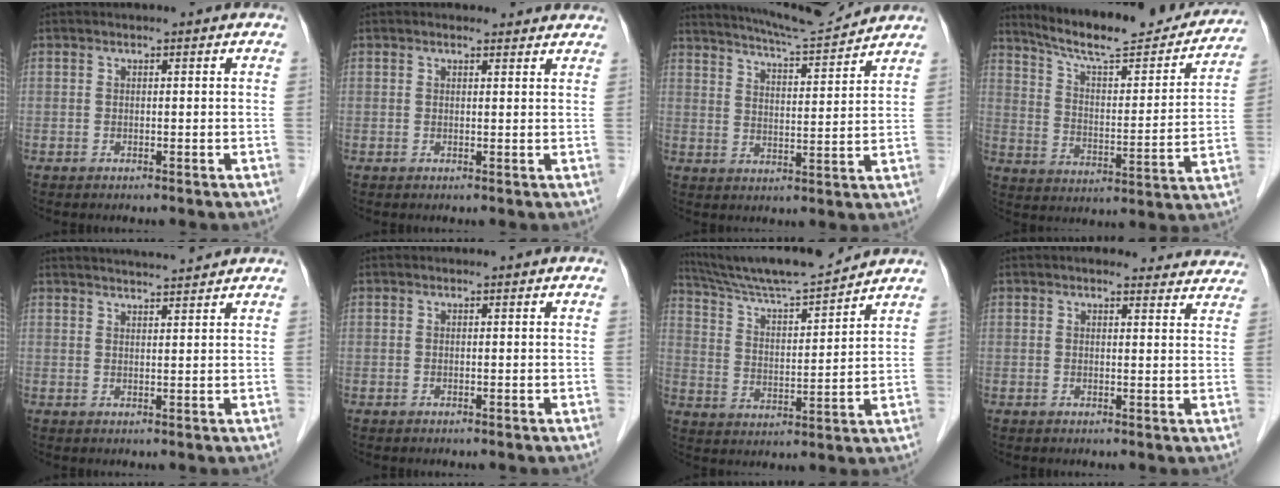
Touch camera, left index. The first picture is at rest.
{"total": 3.7, "force": [3.5, 1.0, 0.6], "torque": [-0.006, 0.005, 0.029]}
{"total": 10.7, "force": [10.2, -0.6, 3.0], "torque": [-0.058, 0.002, 0.156]}
{"total": 21.2, "force": [19.2, 3.2, 8.4], "torque": [-0.123, -0.028, 0.266]}
{"total": 6.4, "force": [6.1, -0.2, 2.0], "torque": [-0.033, 0.017, 0.084]}
{"total": 0.0}
{"total": 13.8, "force": [13.0, -0.3, 4.8], "torque": [-0.096, 0.004, 0.221]}
{"total": 11.1, "force": [10.3, 2.8, 2.8], "torque": [0.001, 0.002, 0.093]}